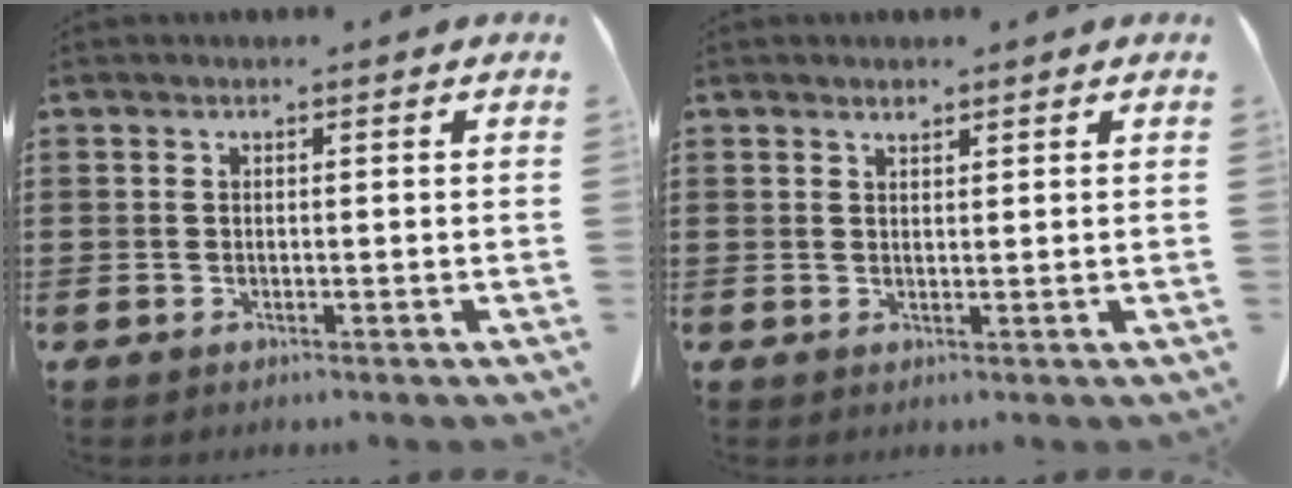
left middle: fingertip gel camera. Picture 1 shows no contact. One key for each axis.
{"total": 1.1, "fx": 1.0, "fy": 0.3, "fz": 0.4, "tx": -0.009, "ty": 0.000, "tz": 0.020}